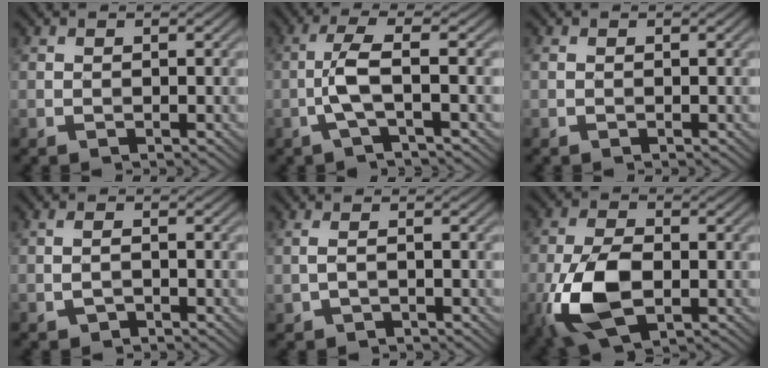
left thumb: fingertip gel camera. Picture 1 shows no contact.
{"total": 4.1, "force": [-1.2, 0.2, 3.9], "torque": [-0.087, 0.016, -0.032]}
{"total": 0.7, "force": [0.1, 0.5, 0.4], "torque": [-0.014, 0.004, 0.001]}
{"total": 1.3, "force": [-0.6, 0.6, 1.0], "torque": [-0.023, 0.002, -0.013]}
{"total": 1.4, "force": [-0.1, 0.6, 1.3], "torque": [-0.037, 0.002, 0.000]}
{"total": 11.5, "force": [-3.2, 6.3, 9.1], "torque": [-0.221, -0.016, -0.066]}